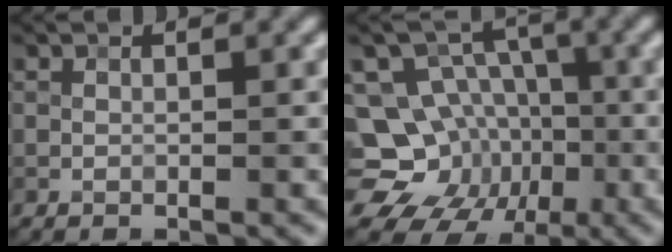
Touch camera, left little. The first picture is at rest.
{"total": 14.6, "force": [-5.1, 12.8, 4.7], "torque": [-0.103, -0.006, -0.090]}